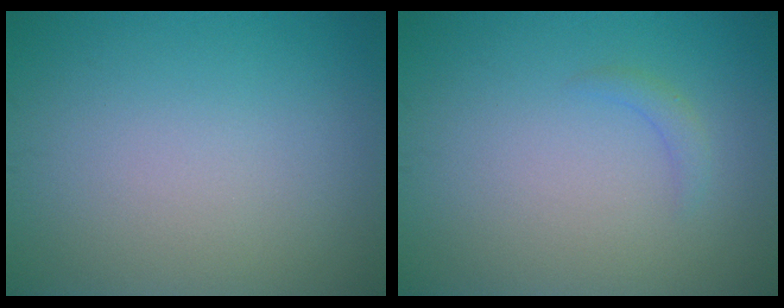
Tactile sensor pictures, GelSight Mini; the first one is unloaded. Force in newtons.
{"total": 1.0, "press": 1.0, "slide": 0.1}